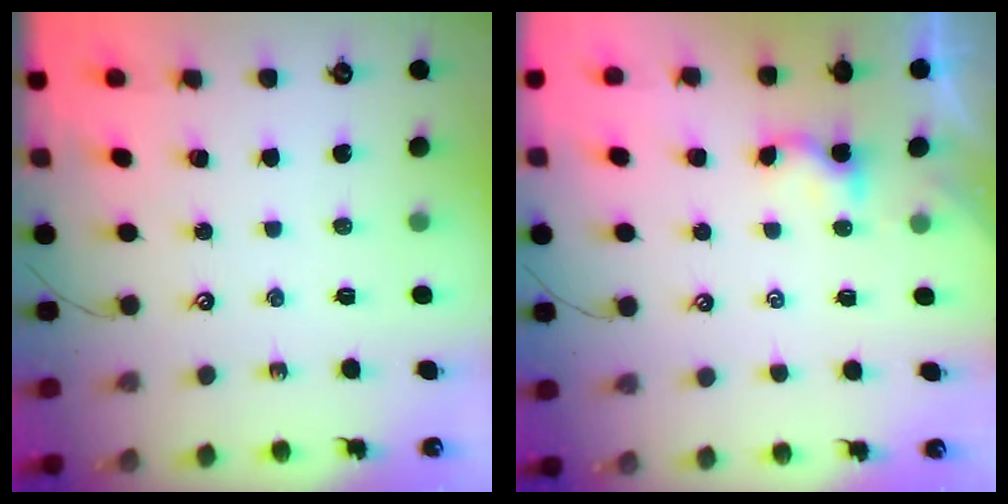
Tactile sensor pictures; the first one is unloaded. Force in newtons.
{"total": 2.9, "press": 2.9, "slide": 0.2}